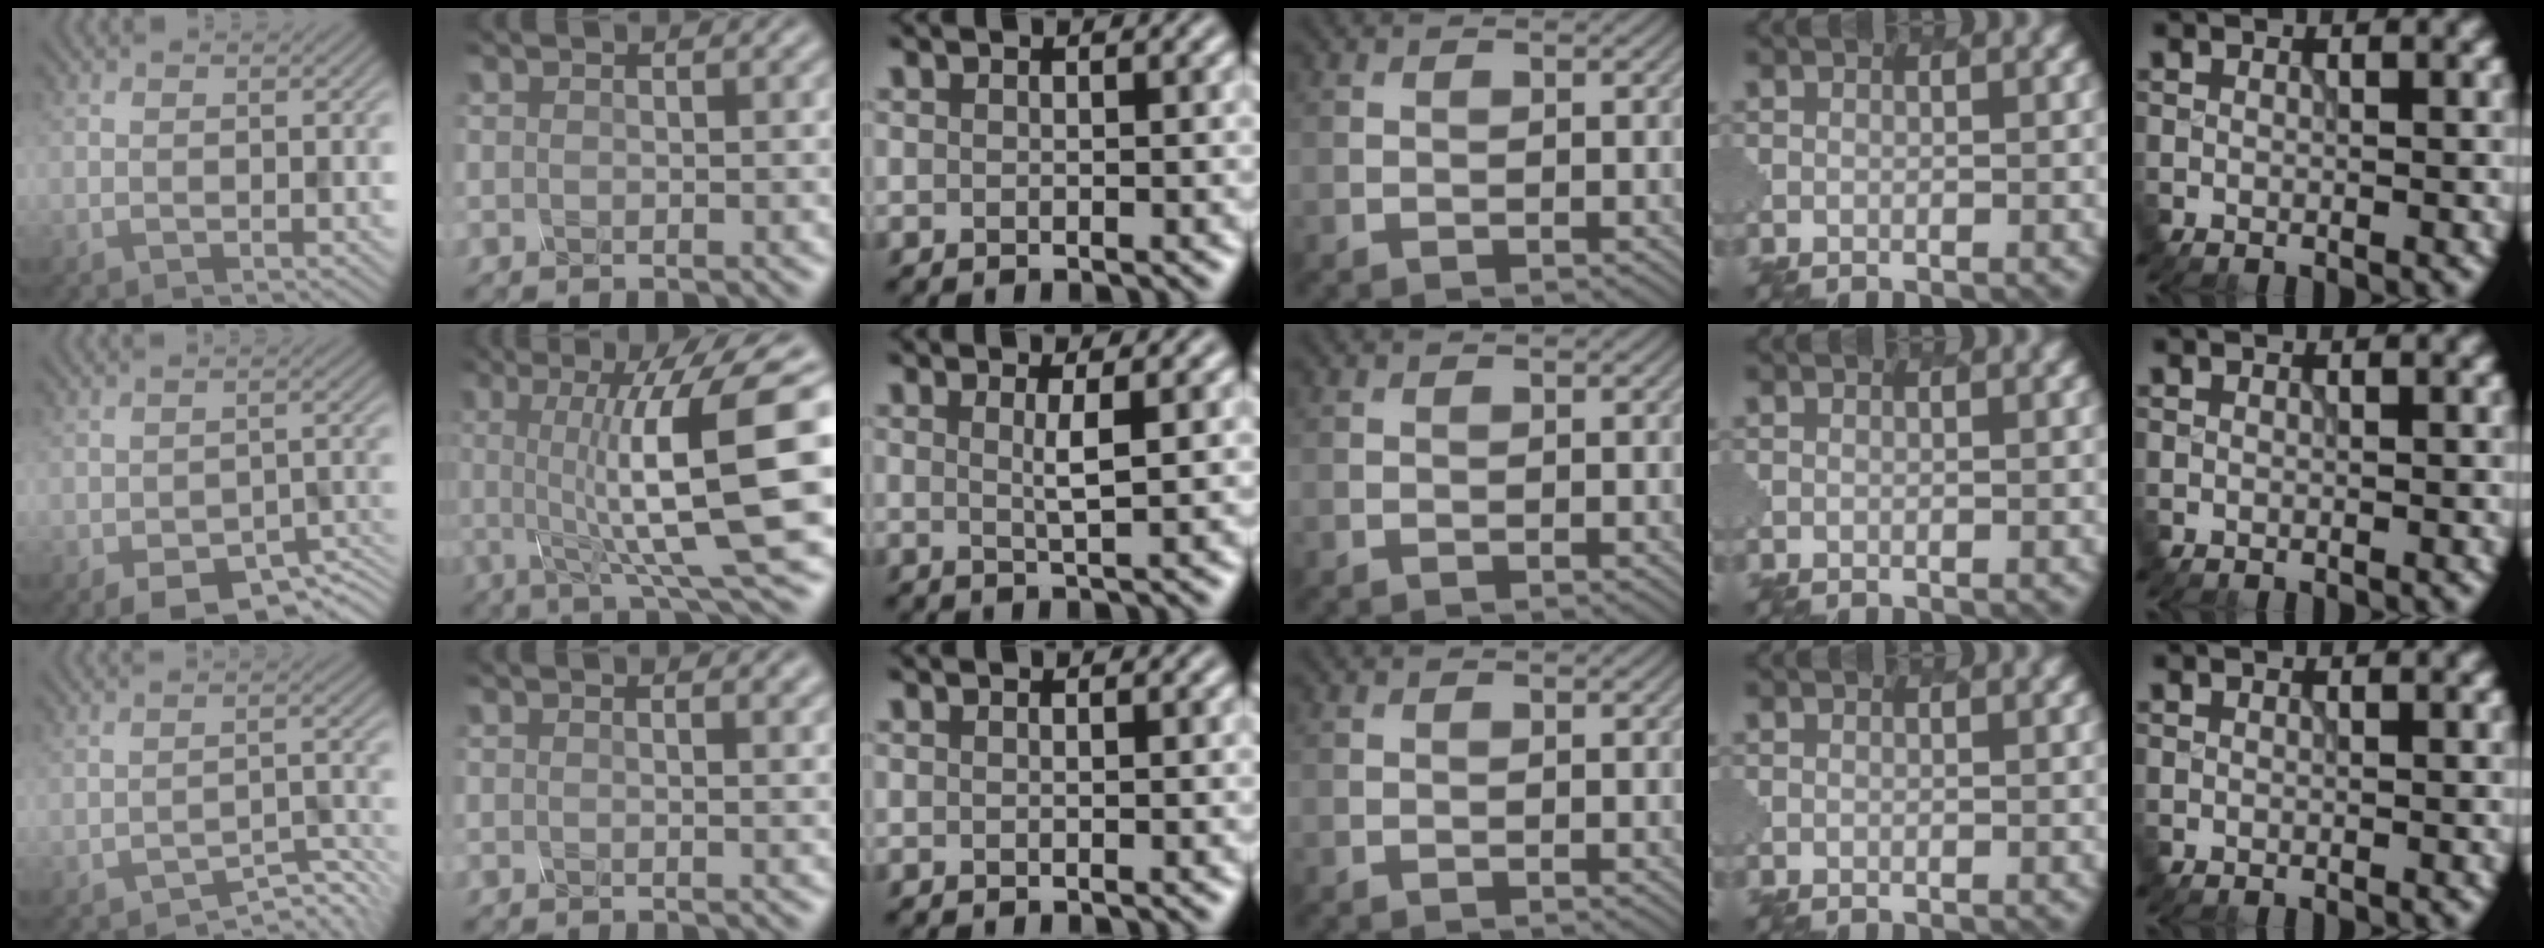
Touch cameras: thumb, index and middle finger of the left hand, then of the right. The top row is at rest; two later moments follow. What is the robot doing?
{"motion": "shake", "object": "salt shaker"}